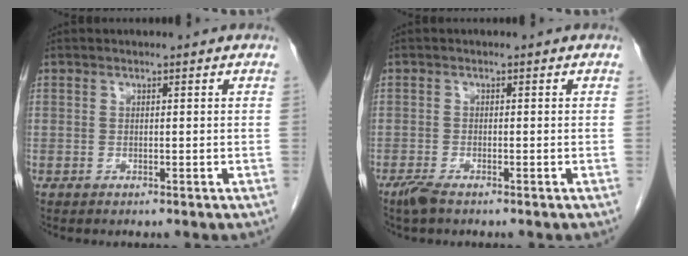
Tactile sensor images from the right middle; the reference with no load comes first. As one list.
[{"total": 2.2, "force": [-1.6, 0.4, 1.4], "torque": [-0.037, -0.006, -0.033]}]